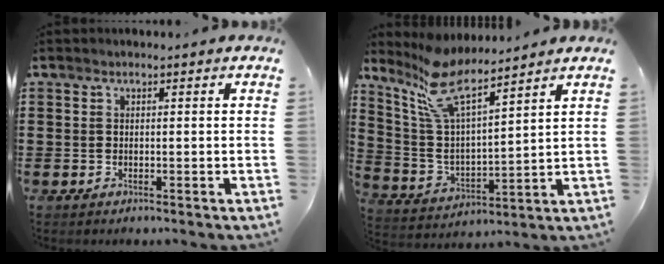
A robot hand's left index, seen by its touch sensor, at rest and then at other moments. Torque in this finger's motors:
{"motor_torque": [1.12, -1.02, 0.60, 0.21]}